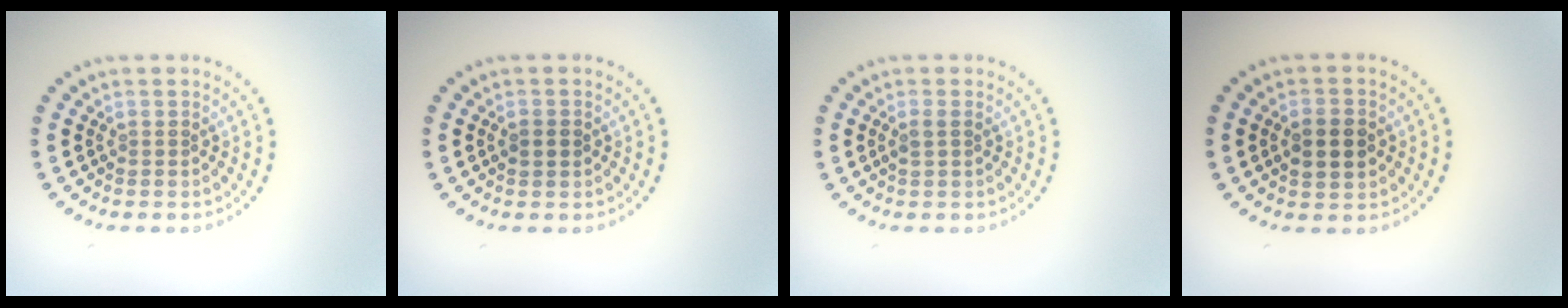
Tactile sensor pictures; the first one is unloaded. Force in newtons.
{"total": 1.8, "press": 1.8, "slide": 0.1}
{"total": 1.1, "press": 0.9, "slide": 0.5}
{"total": 3.7, "press": 3.7, "slide": 0.2}